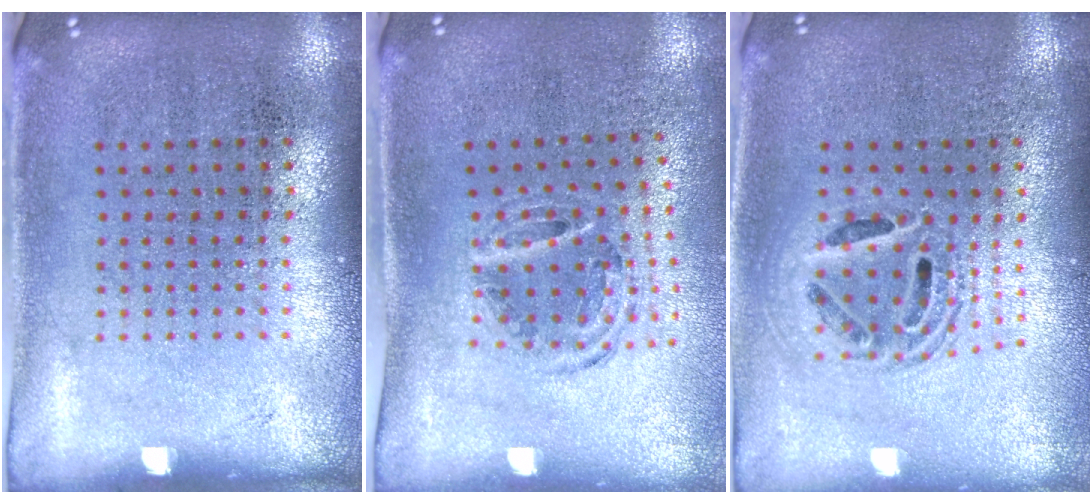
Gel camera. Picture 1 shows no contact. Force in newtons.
{"total": 0.9, "press": 0.9, "slide": 0.2}
{"total": 1.6, "press": 1.4, "slide": 0.9}